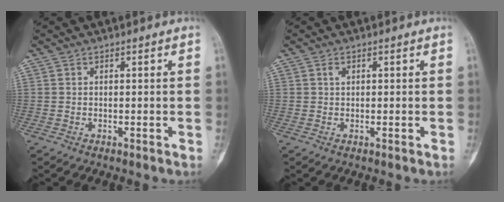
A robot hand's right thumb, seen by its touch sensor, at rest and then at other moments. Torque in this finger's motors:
{"motor_torque": [-0.24, 0.50, 0.01, 0.17, -0.09]}